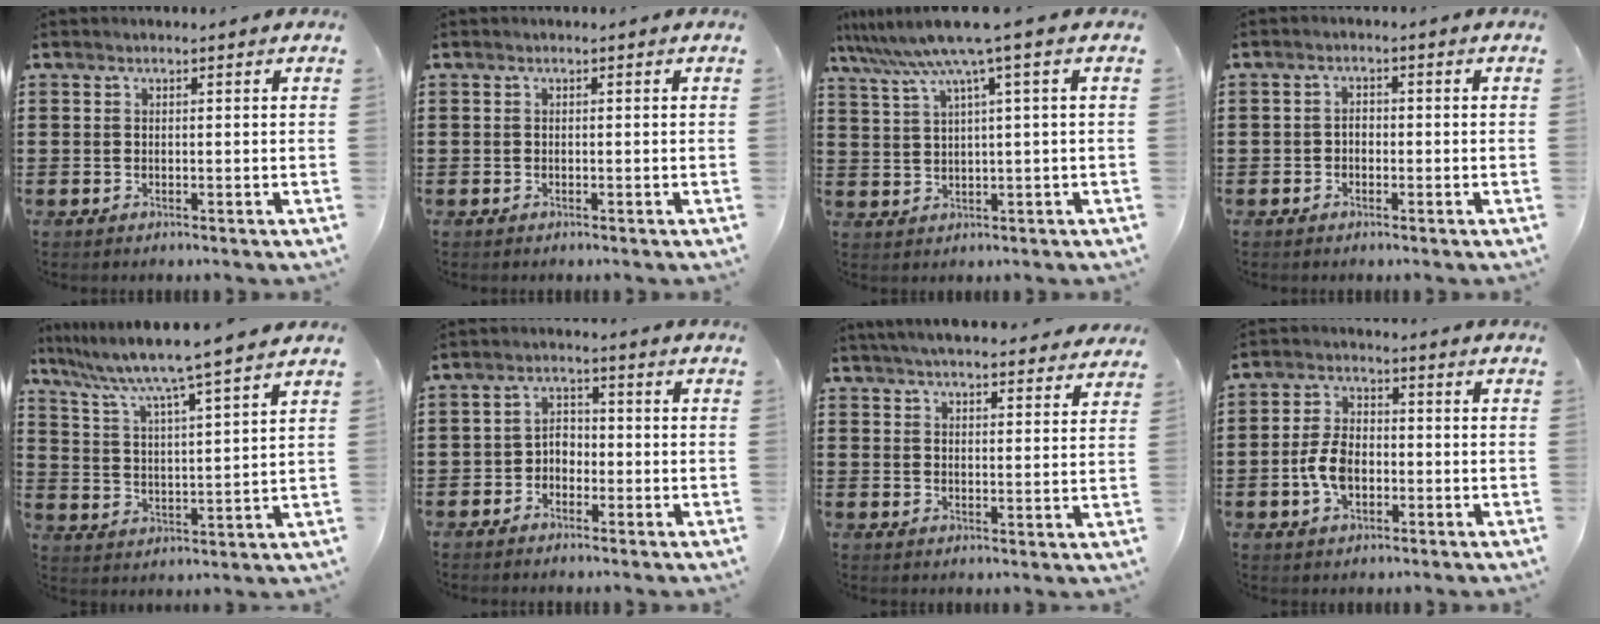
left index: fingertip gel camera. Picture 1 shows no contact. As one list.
[{"total": 0.0}, {"total": 7.0, "force": [3.8, -0.5, 5.9], "torque": [-0.133, -0.023, 0.060]}, {"total": 1.5, "force": [-0.6, 1.0, 0.8], "torque": [-0.019, 0.004, -0.014]}, {"total": 6.6, "force": [5.9, -1.2, 2.7], "torque": [-0.081, -0.046, 0.092]}, {"total": 2.8, "force": [-1.8, 1.9, 0.9], "torque": [-0.023, 0.009, -0.041]}, {"total": 5.0, "force": [4.8, 0.2, 1.2], "torque": [-0.039, -0.016, 0.088]}, {"total": 6.2, "force": [-1.6, 3.8, 4.7], "torque": [-0.117, 0.000, -0.037]}]